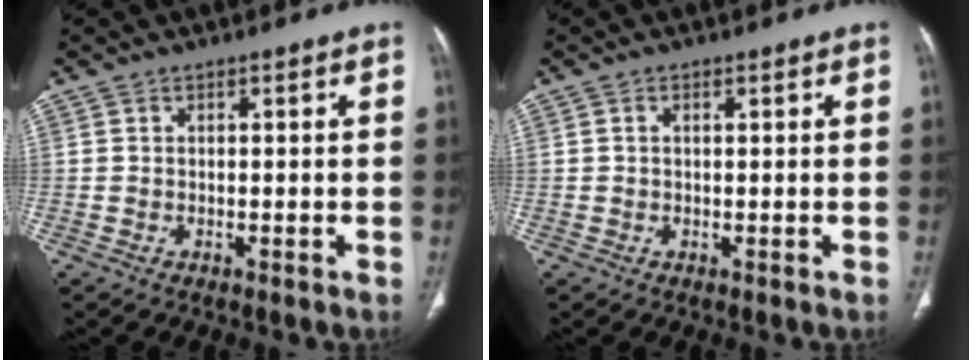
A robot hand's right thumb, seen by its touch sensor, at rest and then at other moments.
{"total": 0.8, "force": [0.3, 0.4, 0.7], "torque": [-0.016, 0.004, 0.004]}